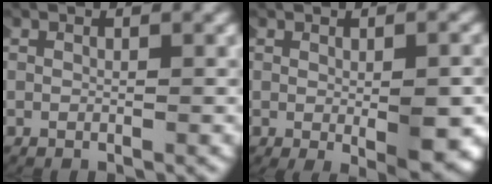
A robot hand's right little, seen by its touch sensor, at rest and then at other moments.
{"total": 3.6, "force": [-1.0, 0.9, 3.3], "torque": [-0.049, -0.009, -0.007]}